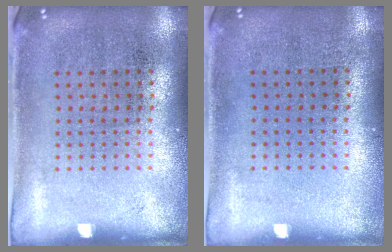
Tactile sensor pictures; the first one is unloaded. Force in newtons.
{"total": 0.0}